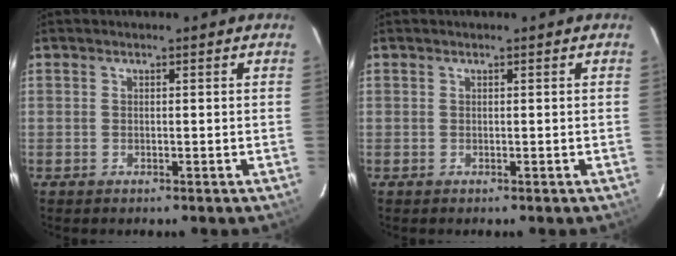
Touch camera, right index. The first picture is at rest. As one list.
[{"total": 0.0}]